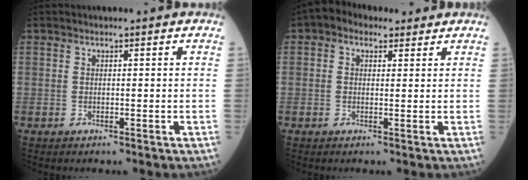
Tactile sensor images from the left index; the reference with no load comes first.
{"total": 3.2, "force": [1.7, 2.3, 1.6], "torque": [-0.031, 0.024, 0.028]}